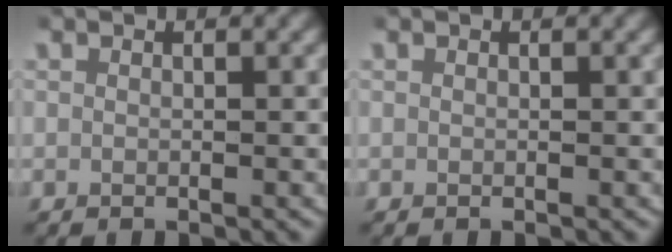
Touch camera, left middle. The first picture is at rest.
{"total": 0.0}